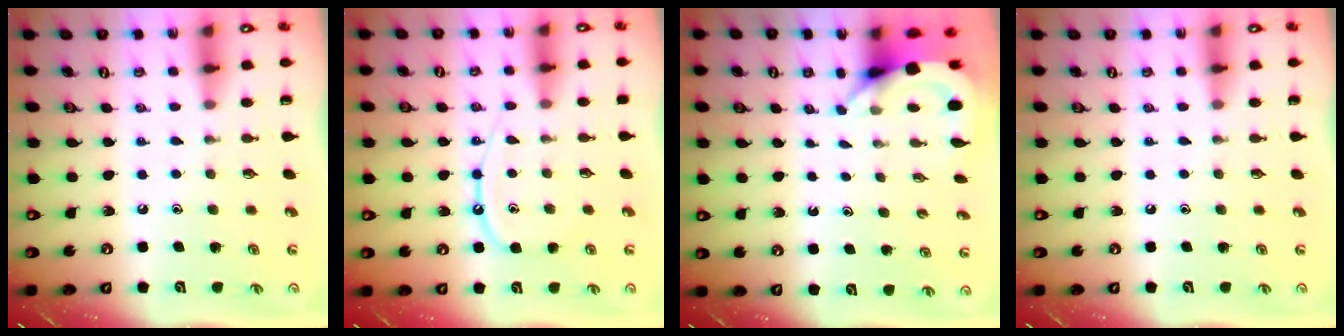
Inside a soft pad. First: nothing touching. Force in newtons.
{"total": 10.7, "press": 10.7, "slide": 0.6}
{"total": 3.7, "press": 3.7, "slide": 0.2}
{"total": 0.0}